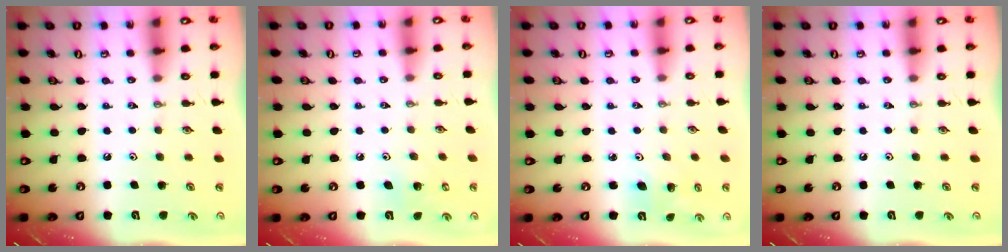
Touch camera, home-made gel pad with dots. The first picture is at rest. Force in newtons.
{"total": 4.6, "press": 4.6, "slide": 0.3}
{"total": 3.7, "press": 3.4, "slide": 1.5}
{"total": 0.0}